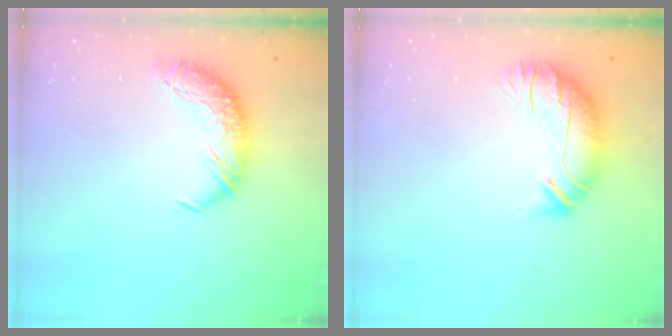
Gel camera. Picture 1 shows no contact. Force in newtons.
{"total": 2.6, "press": 0.9, "slide": 2.5}